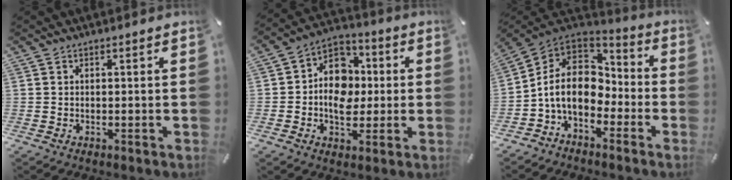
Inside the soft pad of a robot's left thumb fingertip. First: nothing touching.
{"total": 11.5, "force": [-2.1, 9.4, 6.4], "torque": [-0.106, 0.026, -0.035]}
{"total": 11.4, "force": [-2.8, 8.9, 6.6], "torque": [-0.156, 0.016, -0.052]}